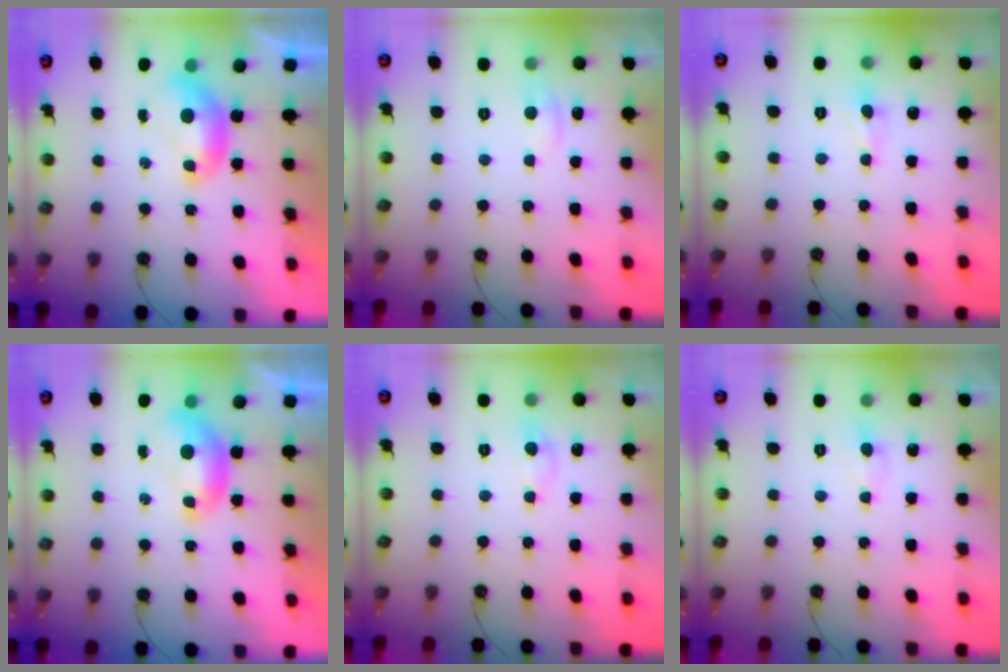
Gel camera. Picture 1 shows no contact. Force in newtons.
{"total": 1.3, "press": 1.1, "slide": 0.5}
{"total": 0.6, "press": 0.5, "slide": 0.3}
{"total": 0.0}
{"total": 1.5, "press": 1.5, "slide": 0.1}
{"total": 1.4, "press": 1.2, "slide": 0.6}